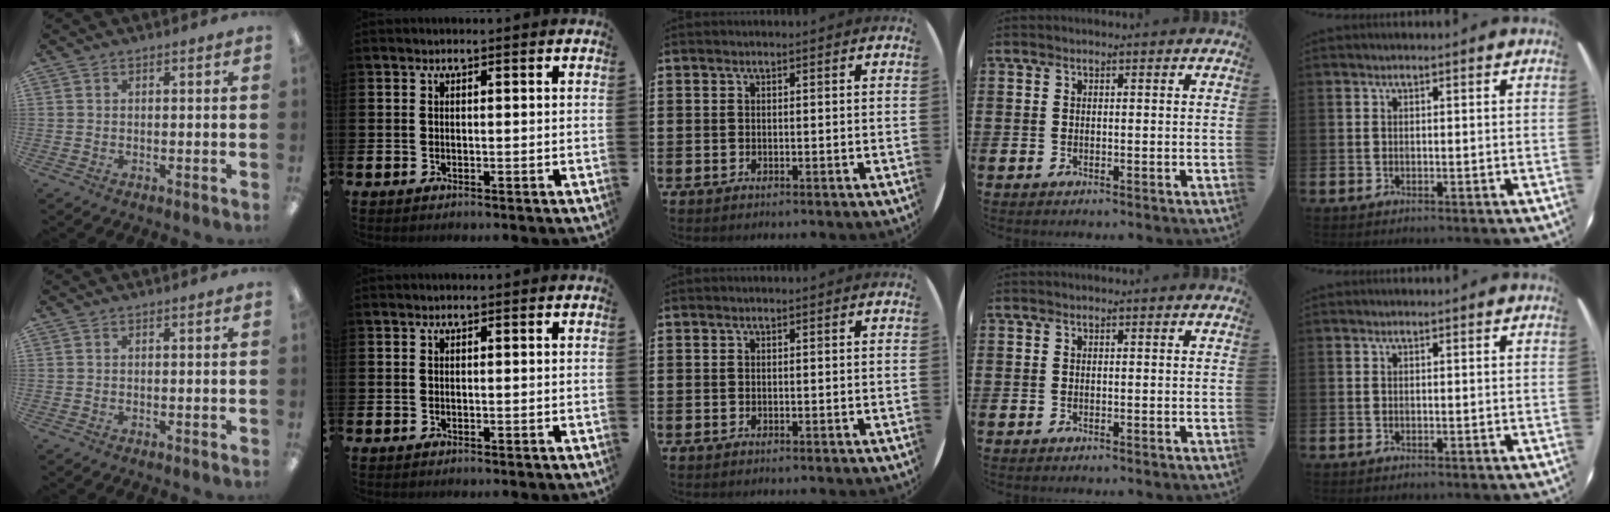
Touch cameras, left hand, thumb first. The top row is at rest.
{}